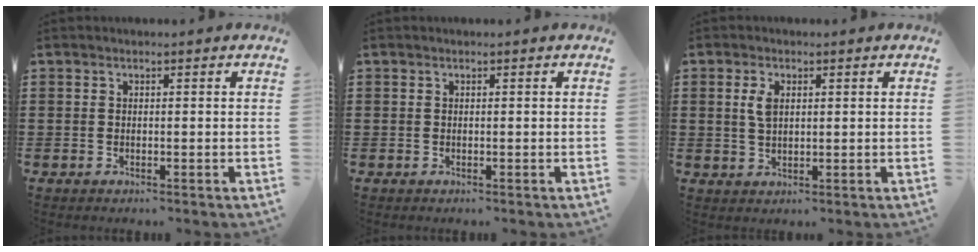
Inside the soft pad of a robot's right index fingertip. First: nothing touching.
{"total": 0.0}
{"total": 3.2, "force": [0.9, 1.7, 2.6], "torque": [-0.057, 0.009, 0.013]}